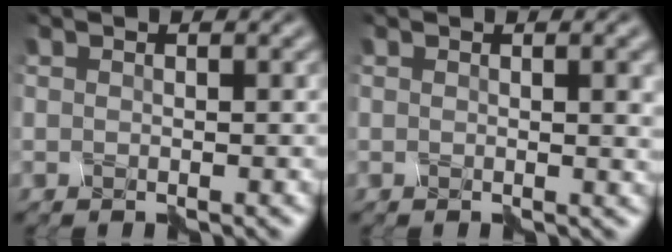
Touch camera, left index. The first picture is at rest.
{"total": 1.9, "force": [0.3, 0.4, 1.8], "torque": [-0.020, 0.000, 0.004]}